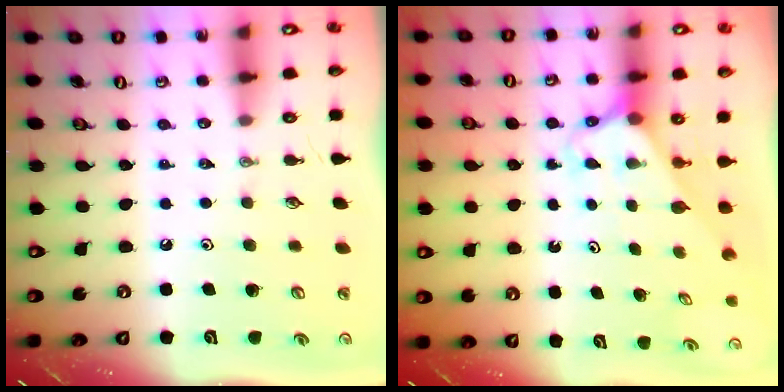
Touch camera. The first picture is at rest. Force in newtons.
{"total": 2.5, "press": 2.5, "slide": 0.2}